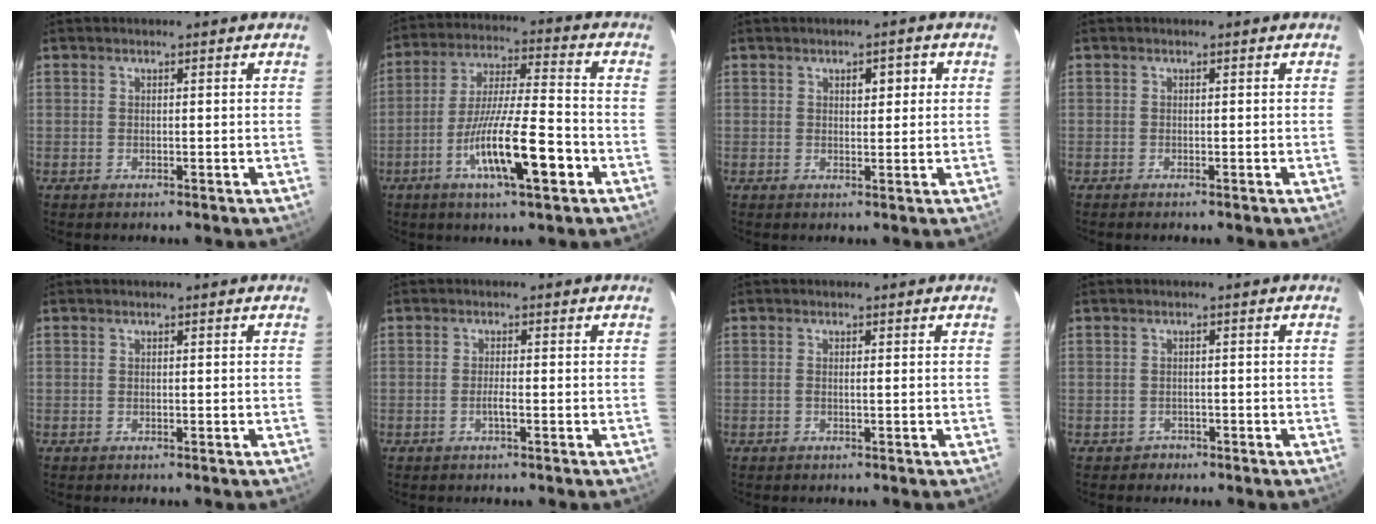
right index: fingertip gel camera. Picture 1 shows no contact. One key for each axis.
{"total": 14.3, "fx": -5.7, "fy": 1.5, "fz": 13.0, "tx": -0.237, "ty": -0.010, "tz": -0.100}
{"total": 2.7, "fx": 0.9, "fy": 1.3, "fz": 2.2, "tx": -0.030, "ty": 0.009, "tz": 0.014}
{"total": 0.9, "fx": -0.8, "fy": 0.1, "fz": 0.5, "tx": -0.009, "ty": -0.002, "tz": -0.009}
{"total": 0.0}
{"total": 1.5, "fx": -0.6, "fy": 0.0, "fz": 1.4, "tx": -0.028, "ty": 0.000, "tz": -0.013}
{"total": 0.6, "fx": -0.1, "fy": 0.0, "fz": 0.6, "tx": -0.015, "ty": 0.000, "tz": -0.003}
{"total": 1.3, "fx": -0.9, "fy": 1.0, "fz": -0.2, "tx": 0.000, "ty": 0.004, "tz": -0.017}